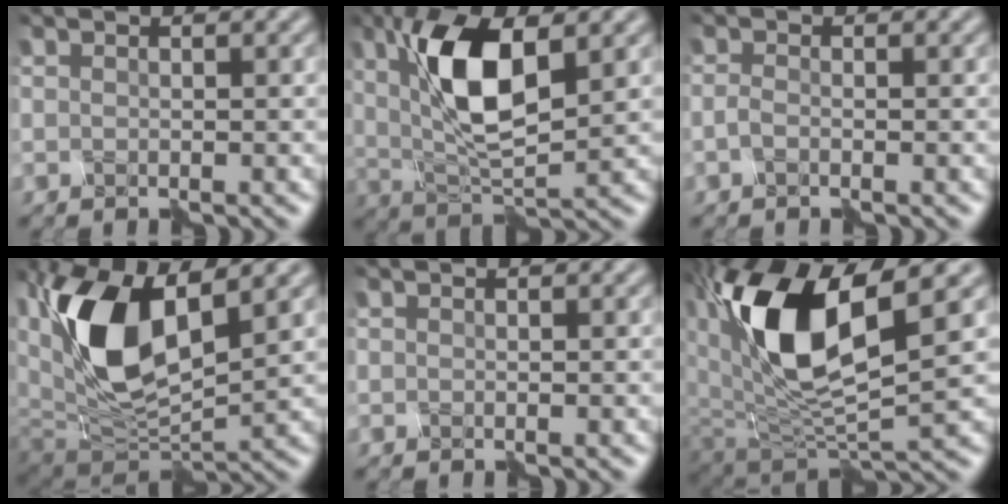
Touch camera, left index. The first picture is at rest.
{"total": 8.1, "force": [1.8, 2.8, 7.4], "torque": [-0.144, 0.001, 0.032]}
{"total": 1.2, "force": [-1.1, 0.1, 0.6], "torque": [-0.018, 0.001, -0.023]}
{"total": 11.5, "force": [2.6, 5.6, 9.7], "torque": [-0.204, 0.005, 0.044]}
{"total": 0.0}
{"total": 11.5, "force": [2.7, 5.6, 9.6], "torque": [-0.192, -0.002, 0.053]}